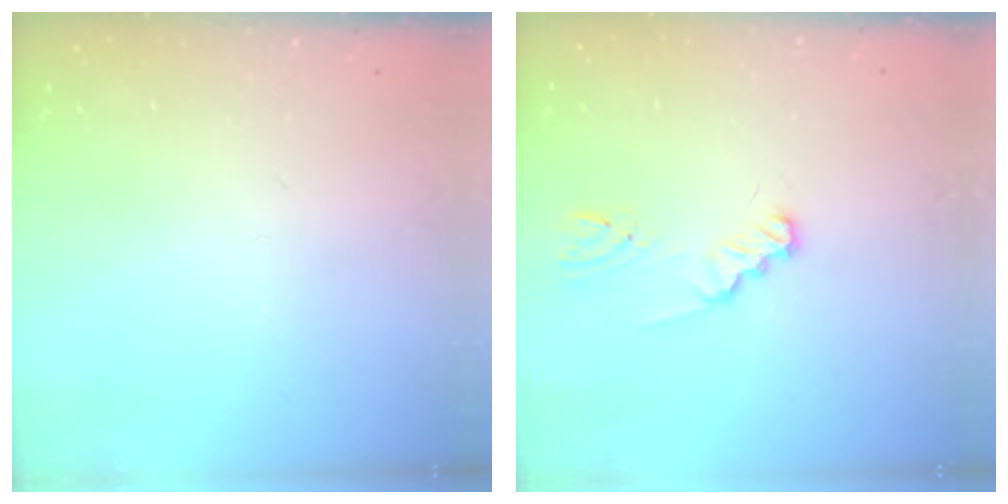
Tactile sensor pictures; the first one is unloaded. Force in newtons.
{"total": 2.4, "press": 2.4, "slide": 0.3}